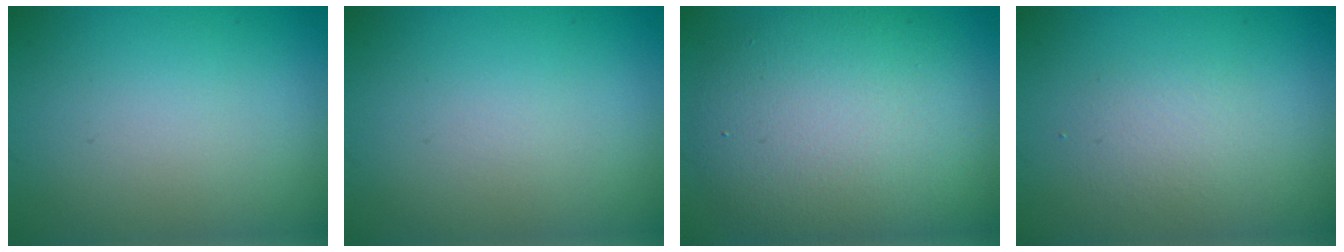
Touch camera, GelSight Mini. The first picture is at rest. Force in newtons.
{"total": 0.0}
{"total": 9.4, "press": 9.4, "slide": 0.8}
{"total": 1.5, "press": 1.5, "slide": 0.1}